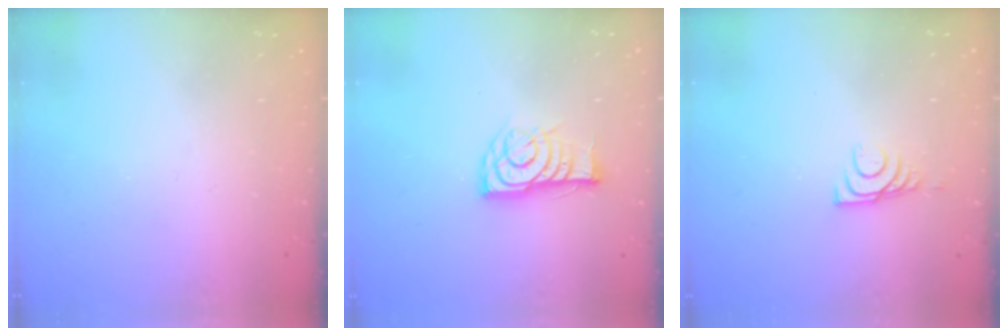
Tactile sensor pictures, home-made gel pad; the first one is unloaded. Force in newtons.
{"total": 11.5, "press": 11.4, "slide": 0.5}
{"total": 6.9, "press": 6.8, "slide": 0.8}